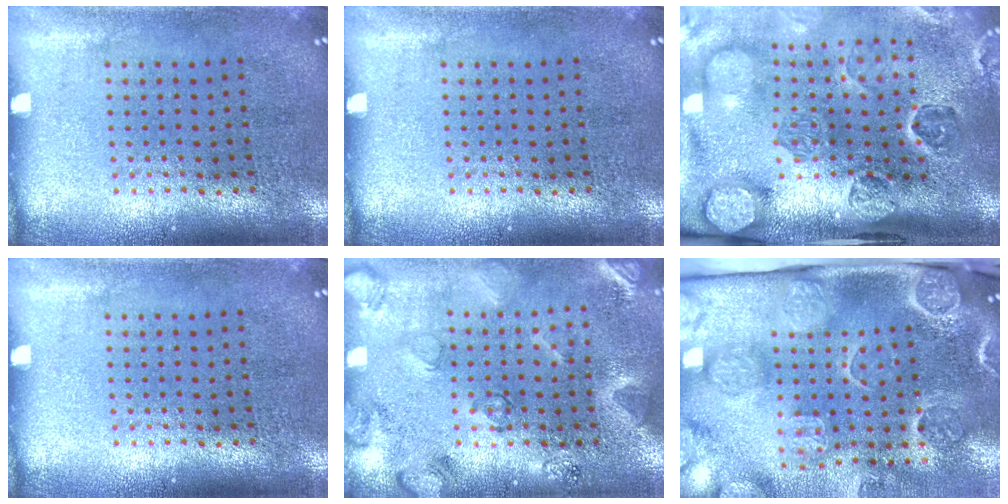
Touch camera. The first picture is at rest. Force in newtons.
{"total": 0.0}
{"total": 4.7, "press": 3.4, "slide": 3.3}
{"total": 0.0}
{"total": 2.3, "press": 2.2, "slide": 0.4}
{"total": 4.7, "press": 3.6, "slide": 3.0}